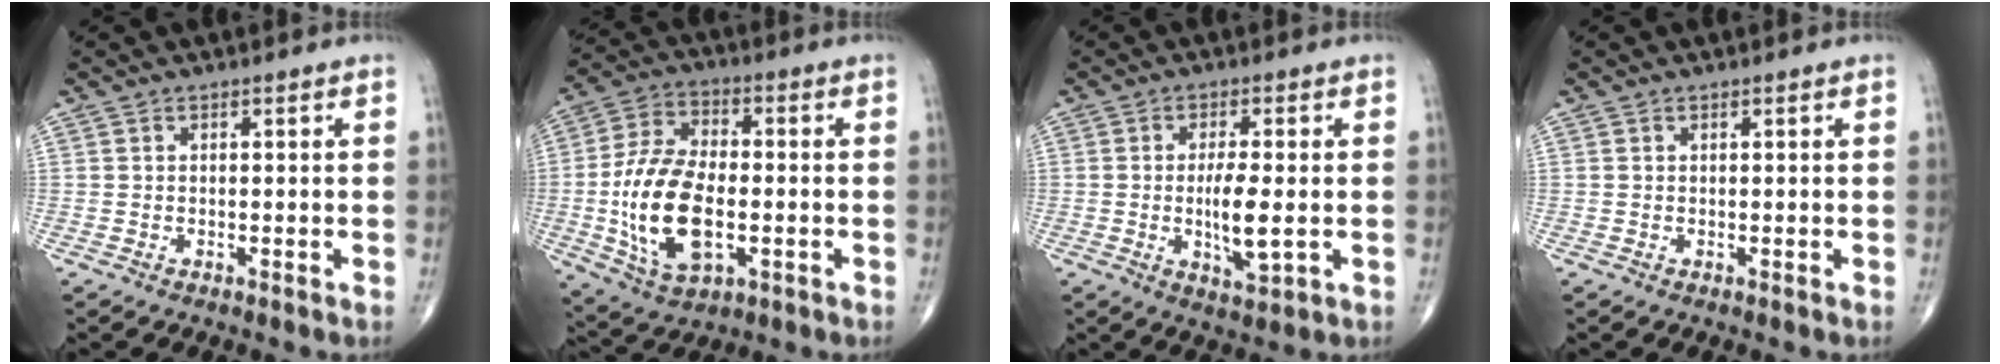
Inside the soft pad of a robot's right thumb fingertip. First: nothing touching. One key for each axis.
{"total": 17.8, "fx": -2.8, "fy": 9.7, "fz": 14.7, "tx": -0.280, "ty": 0.010, "tz": -0.043}
{"total": 7.3, "fx": -0.8, "fy": 2.1, "fz": 7.0, "tx": -0.126, "ty": -0.014, "tz": -0.011}
{"total": 0.0}